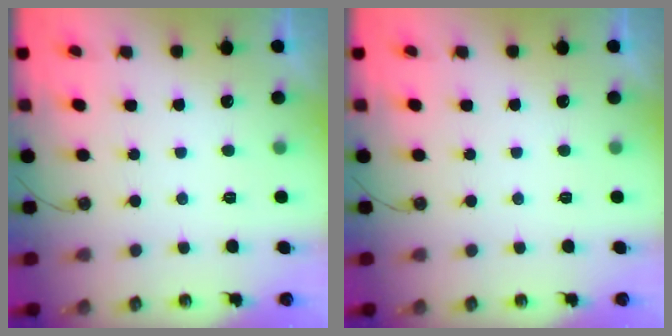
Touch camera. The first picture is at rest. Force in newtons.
{"total": 0.0}